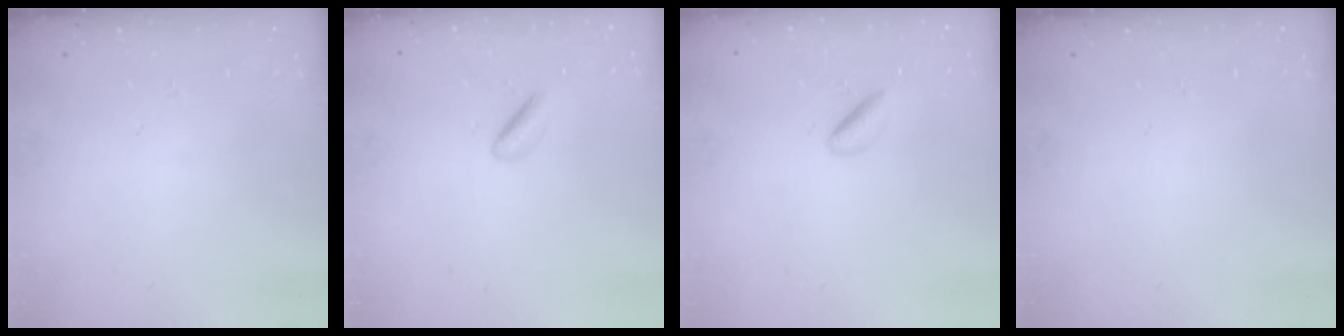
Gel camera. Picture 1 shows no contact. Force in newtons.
{"total": 1.8, "press": 1.5, "slide": 0.9}
{"total": 2.9, "press": 2.6, "slide": 1.2}
{"total": 0.0}